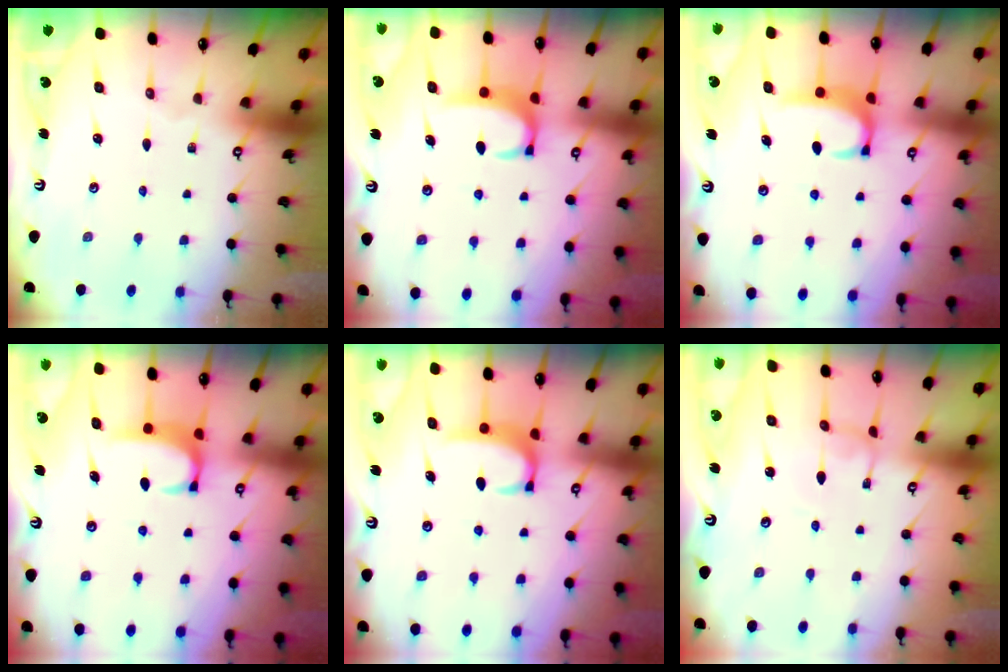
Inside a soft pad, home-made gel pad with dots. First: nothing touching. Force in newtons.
{"total": 3.5, "press": 3.4, "slide": 0.5}
{"total": 2.9, "press": 2.8, "slide": 0.5}
{"total": 2.0, "press": 2.0, "slide": 0.6}
{"total": 2.8, "press": 2.8, "slide": 0.5}
{"total": 1.4, "press": 1.4, "slide": 0.1}